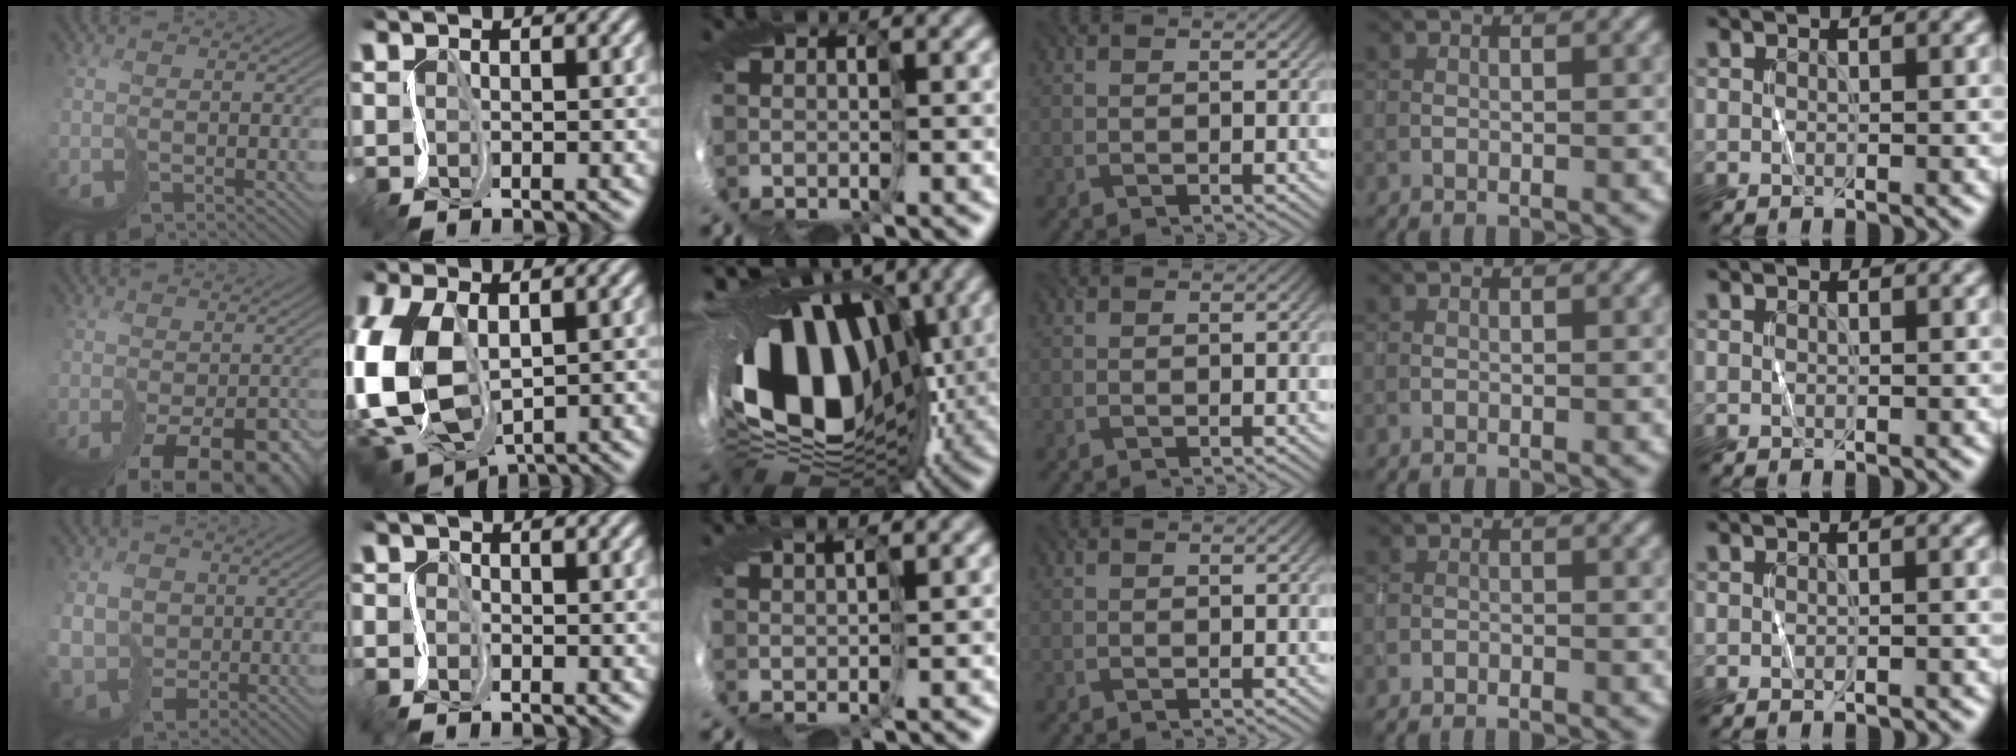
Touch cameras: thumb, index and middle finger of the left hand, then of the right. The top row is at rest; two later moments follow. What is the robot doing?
{"motion": "cut", "object": "wrapping paper"}